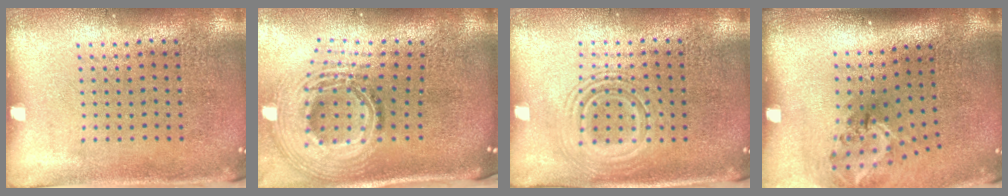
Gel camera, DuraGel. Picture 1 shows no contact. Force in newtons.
{"total": 2.8, "press": 2.0, "slide": 2.0}
{"total": 2.4, "press": 2.4, "slide": 0.4}
{"total": 1.9, "press": 1.3, "slide": 1.4}